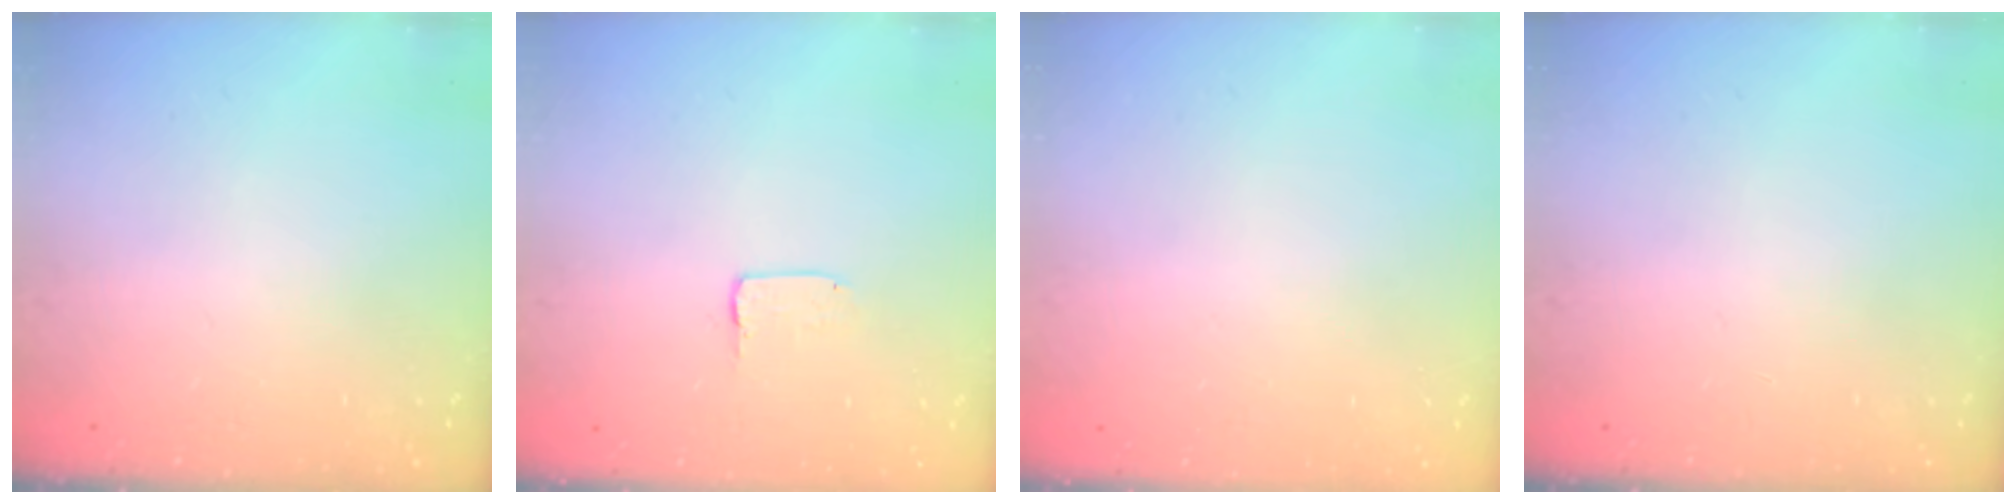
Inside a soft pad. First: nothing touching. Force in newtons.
{"total": 2.0, "press": 2.0, "slide": 0.1}
{"total": 0.0}
{"total": 0.0}